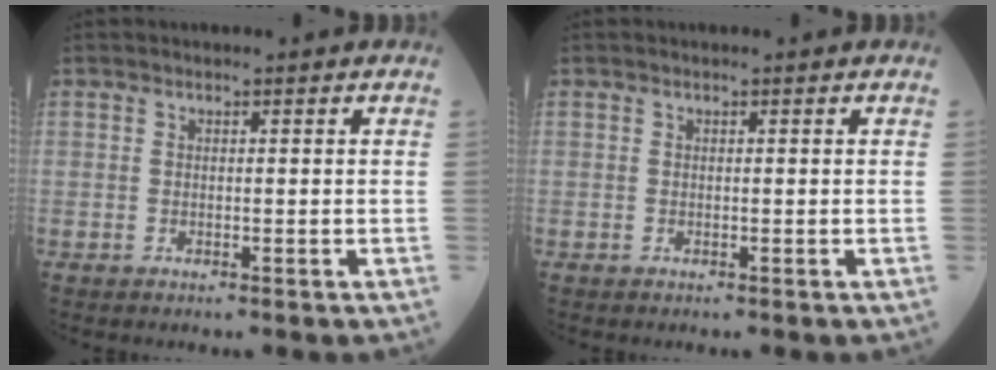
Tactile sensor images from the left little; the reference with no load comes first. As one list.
[{"total": 0.0}]